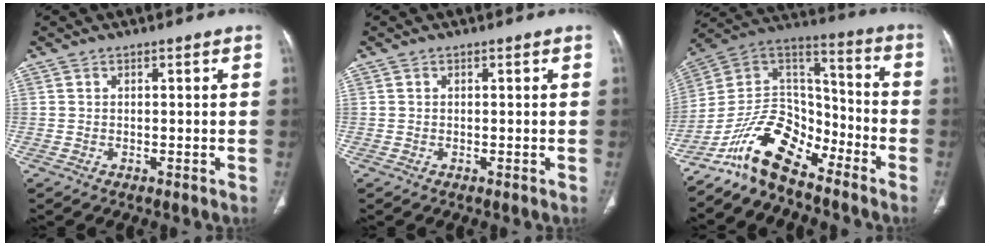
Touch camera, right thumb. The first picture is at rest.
{"total": 0.0}
{"total": 15.4, "force": [-11.2, 7.2, 7.7], "torque": [-0.116, 0.100, -0.215]}